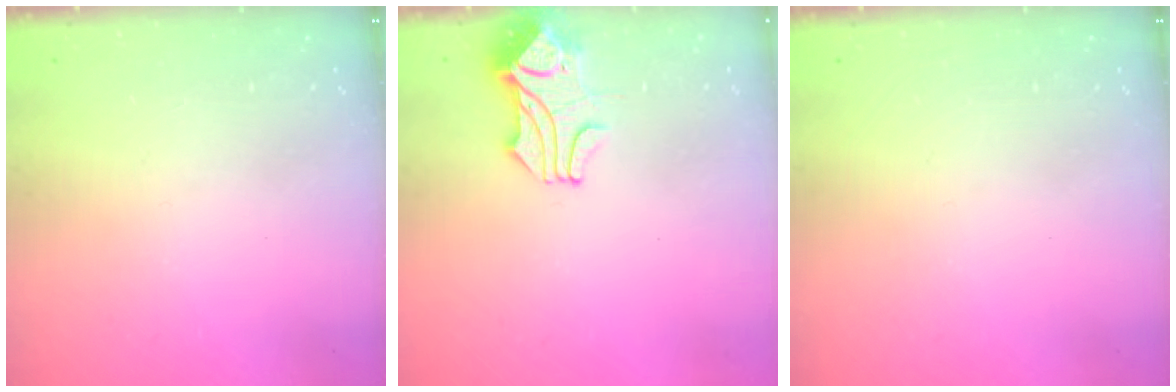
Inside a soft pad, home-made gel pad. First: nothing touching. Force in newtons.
{"total": 1.8, "press": 1.3, "slide": 1.1}
{"total": 0.0}